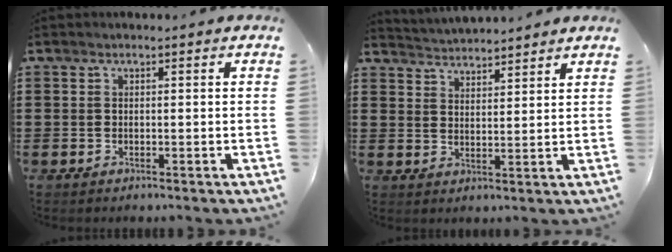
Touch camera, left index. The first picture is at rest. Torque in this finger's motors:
{"motor_torque": [1.23, -0.91, 0.25, 0.05]}